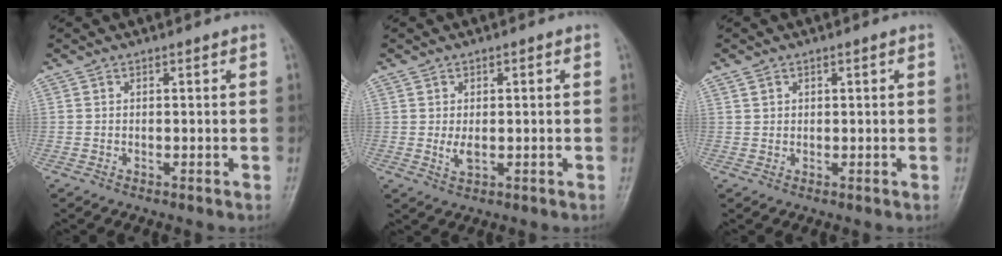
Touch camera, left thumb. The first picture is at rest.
{"total": 2.8, "force": [-0.2, 1.5, 2.3], "torque": [-0.046, -0.002, -0.001]}
{"total": 1.1, "force": [0.5, 0.9, 0.2], "torque": [0.000, 0.003, 0.013]}